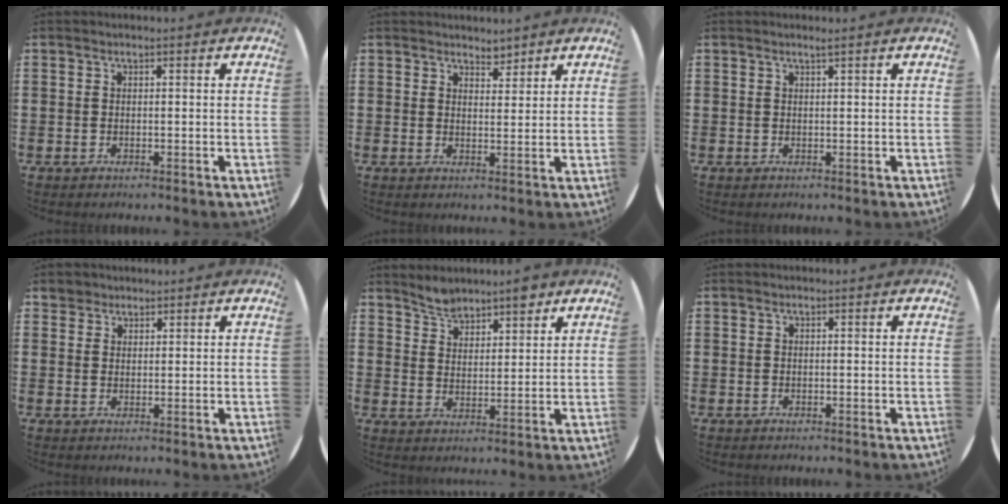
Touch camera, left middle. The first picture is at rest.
{"total": 2.6, "force": [2.6, 0.7, 0.0], "torque": [0.005, -0.008, 0.046]}
{"total": 0.6, "force": [0.5, -0.1, 0.4], "torque": [-0.004, -0.001, 0.008]}
{"total": 2.4, "force": [2.0, 1.2, -0.2], "torque": [0.006, 0.004, 0.039]}
{"total": 5.3, "force": [4.9, 1.9, 1.1], "torque": [-0.034, -0.012, 0.091]}
{"total": 0.0}